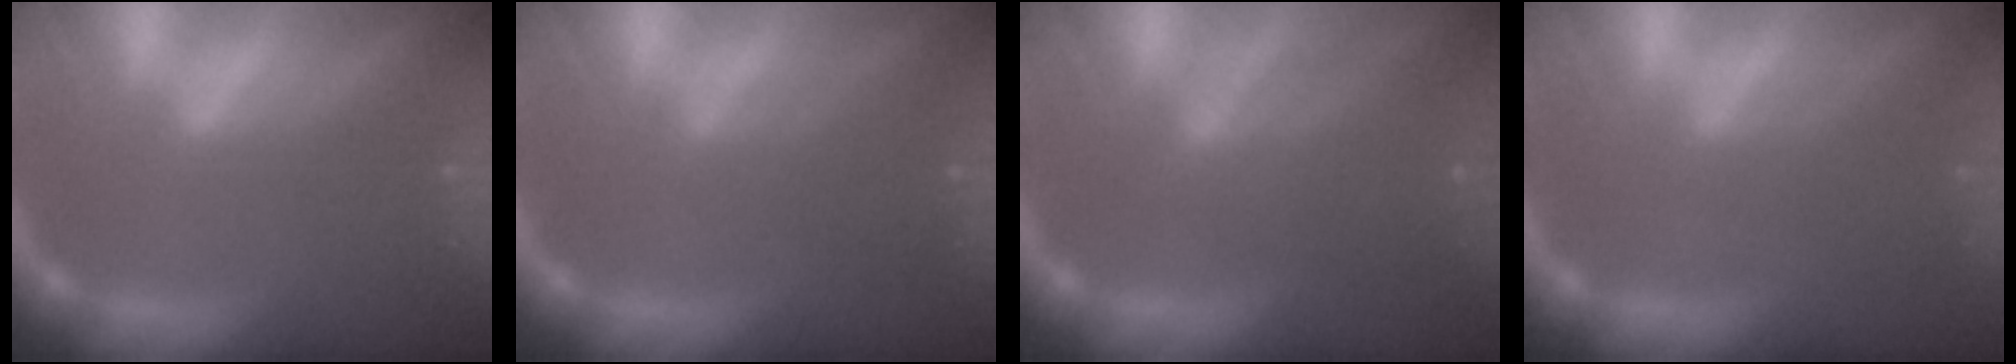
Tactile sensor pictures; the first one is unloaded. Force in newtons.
{"total": 2.9}
{"total": 6.0}
{"total": 2.4}